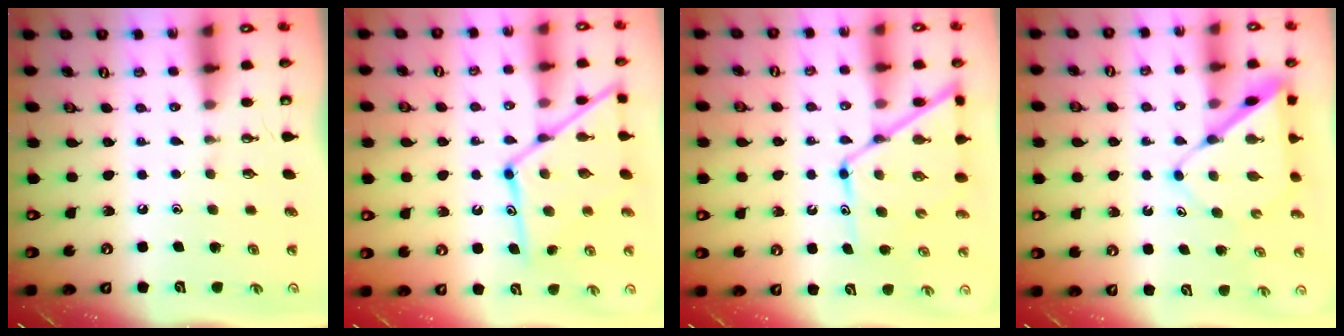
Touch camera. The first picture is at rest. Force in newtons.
{"total": 17.0, "press": 16.9, "slide": 1.5}
{"total": 14.3, "press": 14.3, "slide": 1.3}
{"total": 9.4, "press": 9.3, "slide": 0.7}